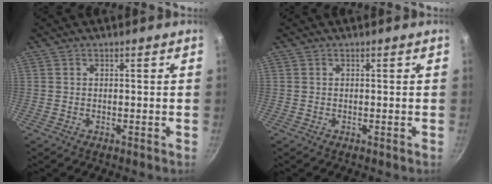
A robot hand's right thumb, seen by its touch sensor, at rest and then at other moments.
{"total": 0.0}